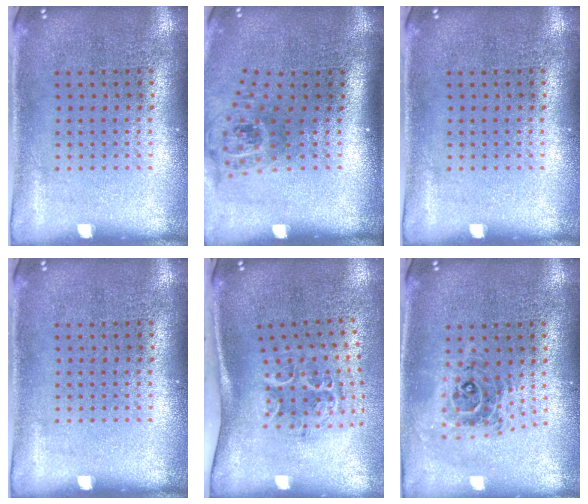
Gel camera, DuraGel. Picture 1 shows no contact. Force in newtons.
{"total": 1.9, "press": 1.4, "slide": 1.3}
{"total": 0.0}
{"total": 0.0}
{"total": 1.5, "press": 1.3, "slide": 0.8}
{"total": 0.9, "press": 0.9, "slide": 0.1}